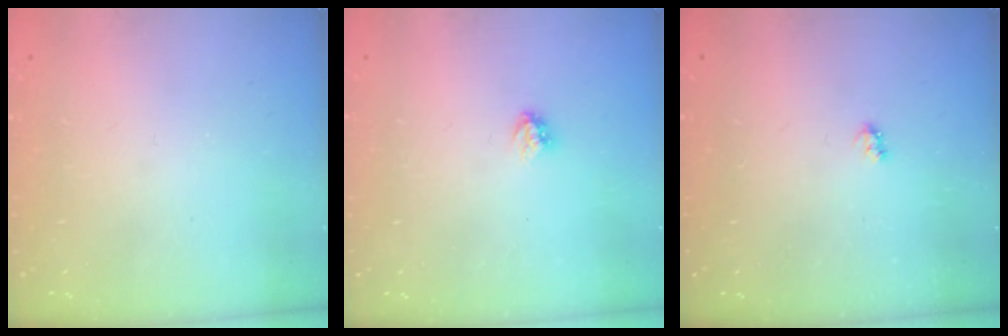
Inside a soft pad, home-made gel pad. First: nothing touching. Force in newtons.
{"total": 3.0, "press": 2.9, "slide": 0.4}
{"total": 2.6, "press": 2.6, "slide": 0.4}